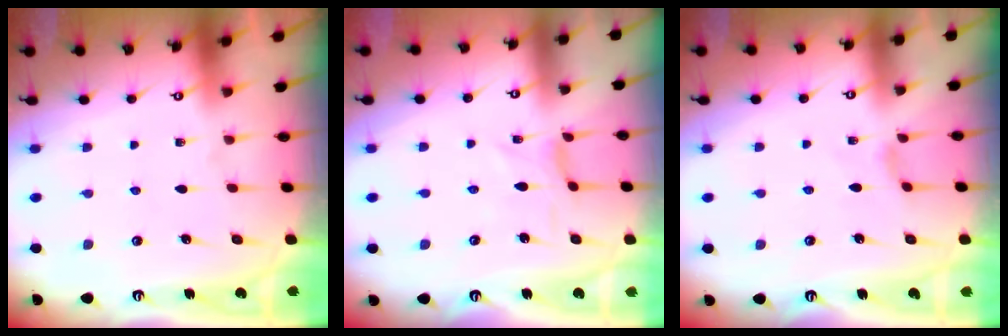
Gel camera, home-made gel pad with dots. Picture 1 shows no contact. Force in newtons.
{"total": 0.0}
{"total": 1.4, "press": 1.3, "slide": 0.4}